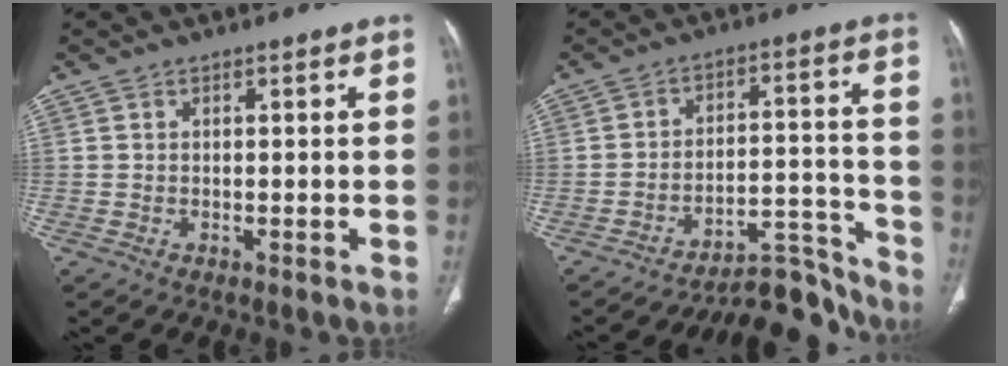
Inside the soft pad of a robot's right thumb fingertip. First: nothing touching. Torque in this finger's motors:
{"motor_torque": [2.61, -0.39, 0.17, -1.68, -0.03]}